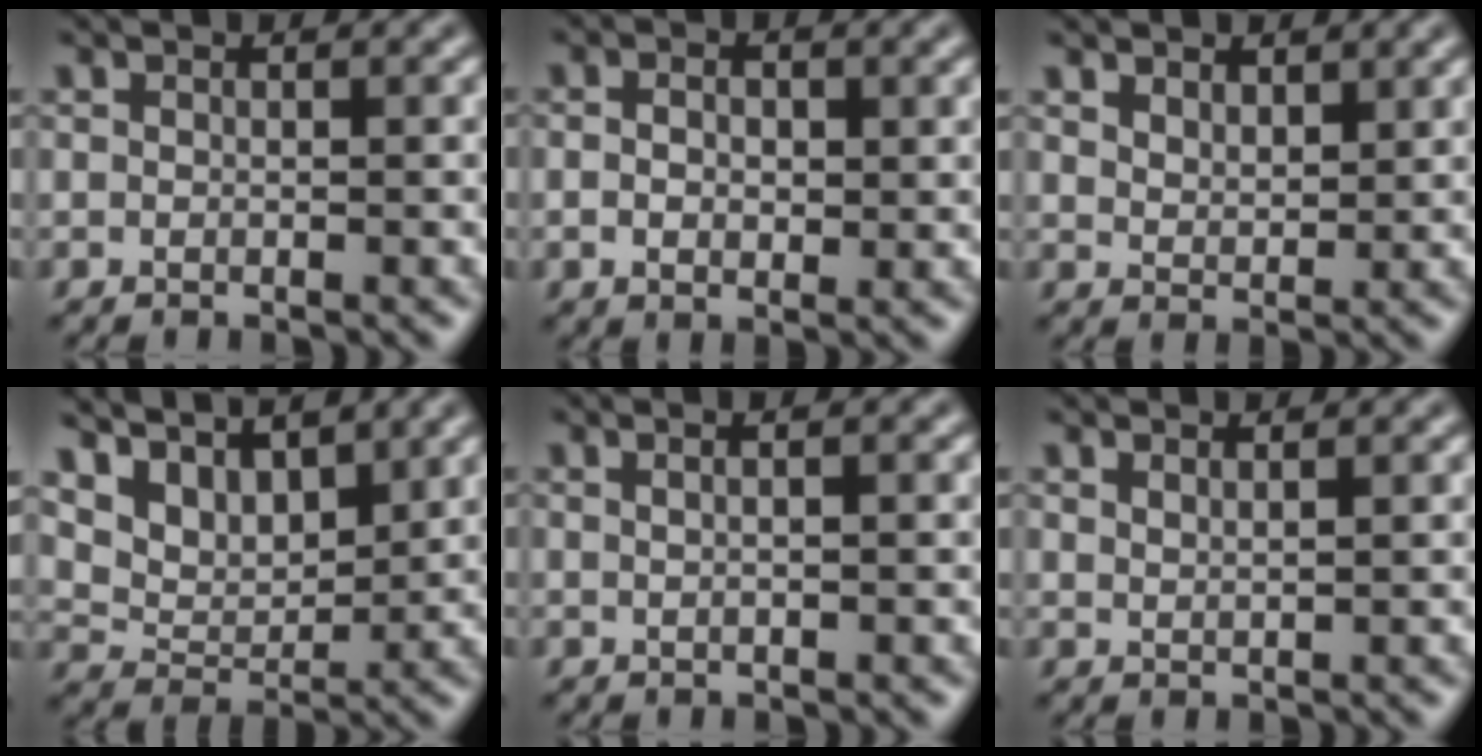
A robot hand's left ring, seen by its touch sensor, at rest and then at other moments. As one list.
[{"total": 2.4, "force": [0.2, 1.5, 1.9], "torque": [-0.036, 0.001, 0.001]}, {"total": 2.2, "force": [1.8, 1.1, 0.8], "torque": [-0.021, -0.002, 0.032]}, {"total": 7.2, "force": [5.6, 3.4, 3.0], "torque": [-0.089, -0.002, 0.106]}, {"total": 3.2, "force": [1.4, 1.5, 2.4], "torque": [-0.016, 0.026, -0.011]}, {"total": 0.8, "force": [0.8, 0.1, 0.3], "torque": [-0.005, 0.001, 0.014]}]